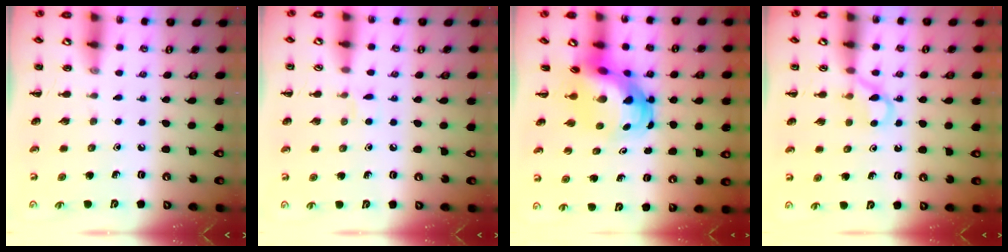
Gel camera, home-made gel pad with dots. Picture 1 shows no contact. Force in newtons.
{"total": 4.0, "press": 3.8, "slide": 1.4}
{"total": 6.1, "press": 5.8, "slide": 1.8}
{"total": 4.4, "press": 4.2, "slide": 1.3}